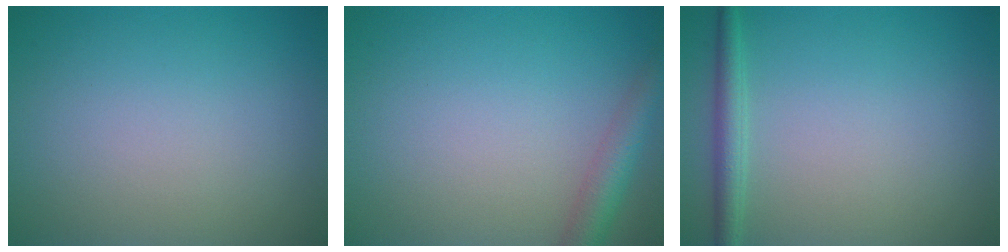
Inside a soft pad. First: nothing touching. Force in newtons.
{"total": 3.0, "press": 3.0, "slide": 0.2}
{"total": 2.0, "press": 2.0, "slide": 0.1}